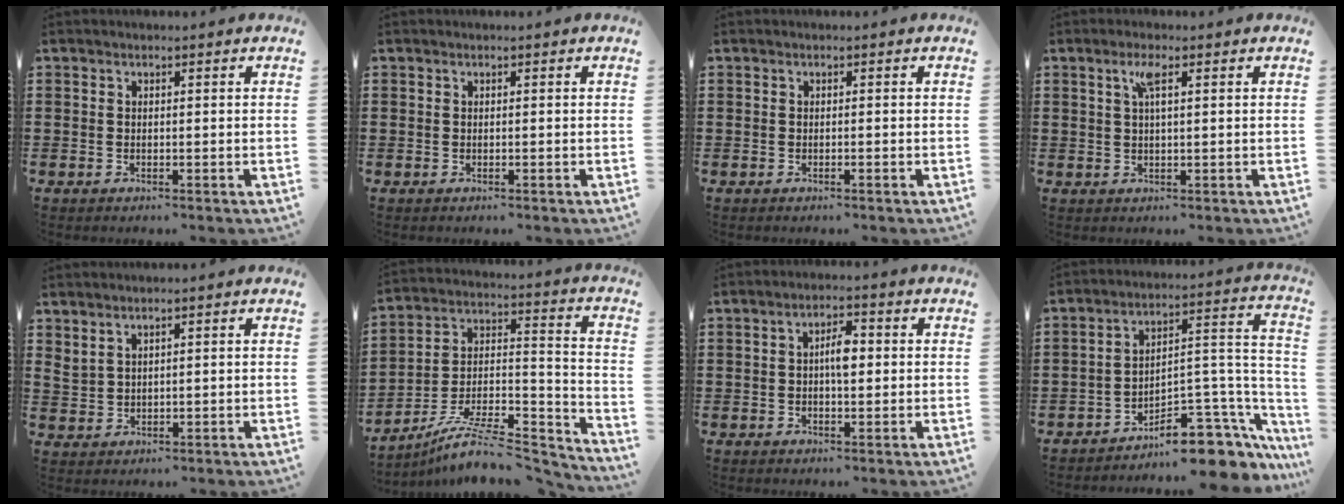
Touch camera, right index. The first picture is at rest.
{"total": 0.0}
{"total": 0.0}
{"total": 2.7, "force": [1.1, 0.4, 2.4], "torque": [-0.052, 0.006, 0.016]}
{"total": 1.7, "force": [1.5, 0.5, 0.6], "torque": [-0.017, 0.003, 0.030]}
{"total": 9.5, "force": [-7.6, 2.6, 5.0], "torque": [-0.086, 0.013, -0.150]}
{"total": 3.7, "force": [0.1, 1.4, 3.4], "torque": [-0.058, 0.002, -0.003]}
{"total": 10.2, "force": [-8.3, 3.2, 5.0], "torque": [-0.059, 0.029, -0.156]}